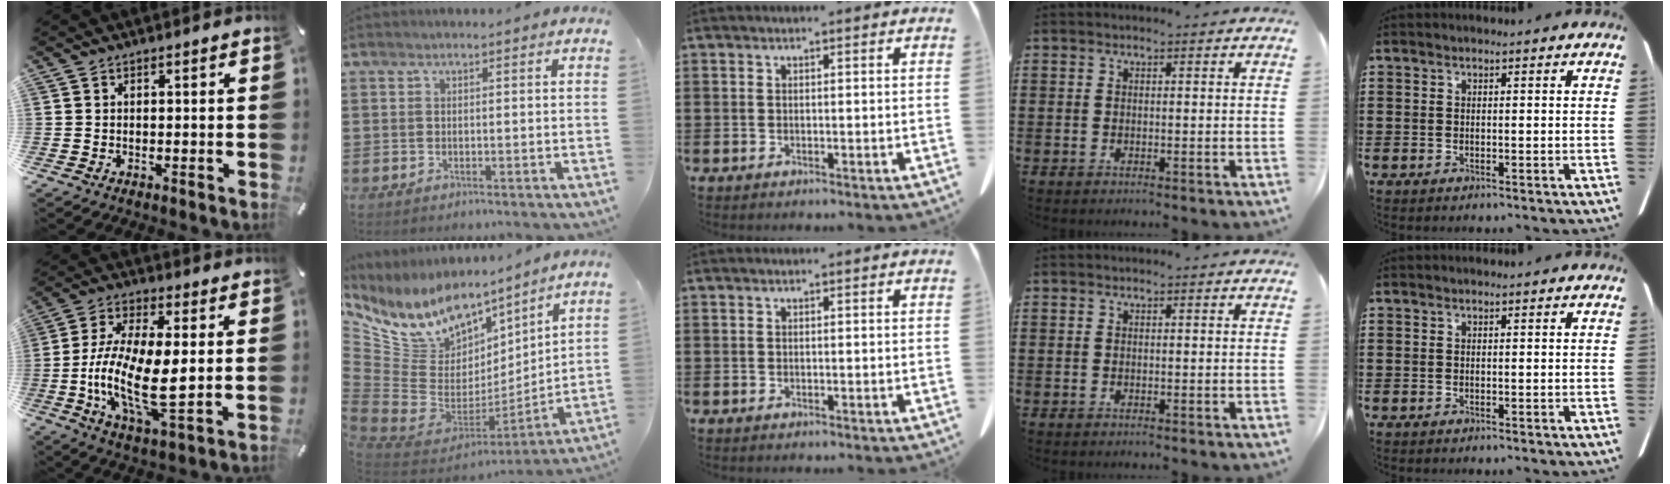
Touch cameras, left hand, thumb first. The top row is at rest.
{"thumb": {"total": 16.1, "force": [-1.2, 6.2, 14.8], "torque": [-0.316, -0.015, -0.023]}, "index": {"total": 10.6, "force": [7.1, 7.0, 3.8], "torque": [-0.137, -0.069, 0.127]}}